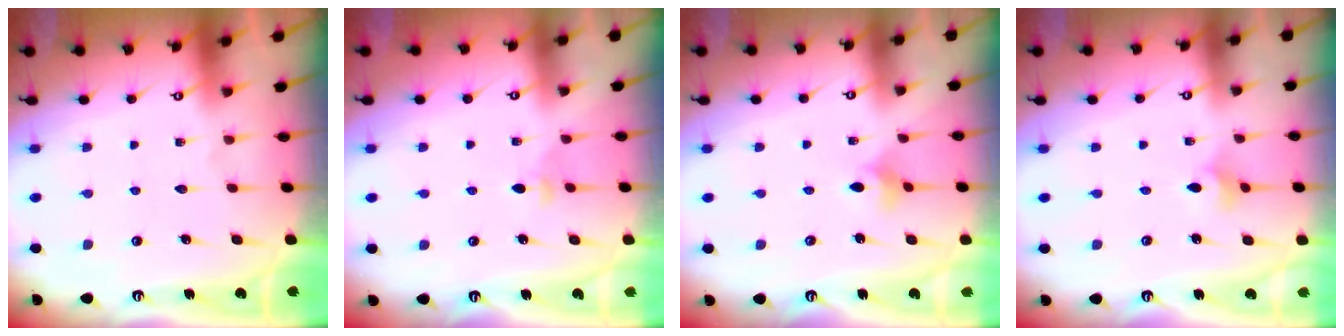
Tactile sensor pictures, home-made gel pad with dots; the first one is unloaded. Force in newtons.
{"total": 2.8, "press": 2.7, "slide": 0.8}
{"total": 4.4, "press": 4.4, "slide": 0.4}
{"total": 3.1, "press": 3.0, "slide": 0.6}